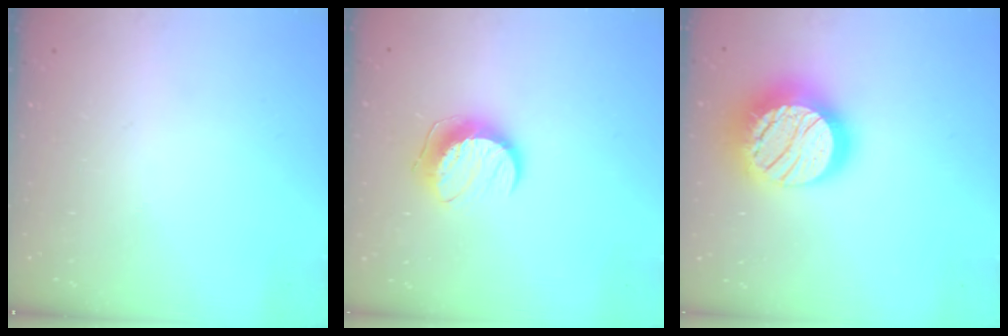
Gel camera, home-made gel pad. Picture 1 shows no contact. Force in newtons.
{"total": 10.5, "press": 10.5, "slide": 0.4}
{"total": 23.1, "press": 23.1, "slide": 1.5}